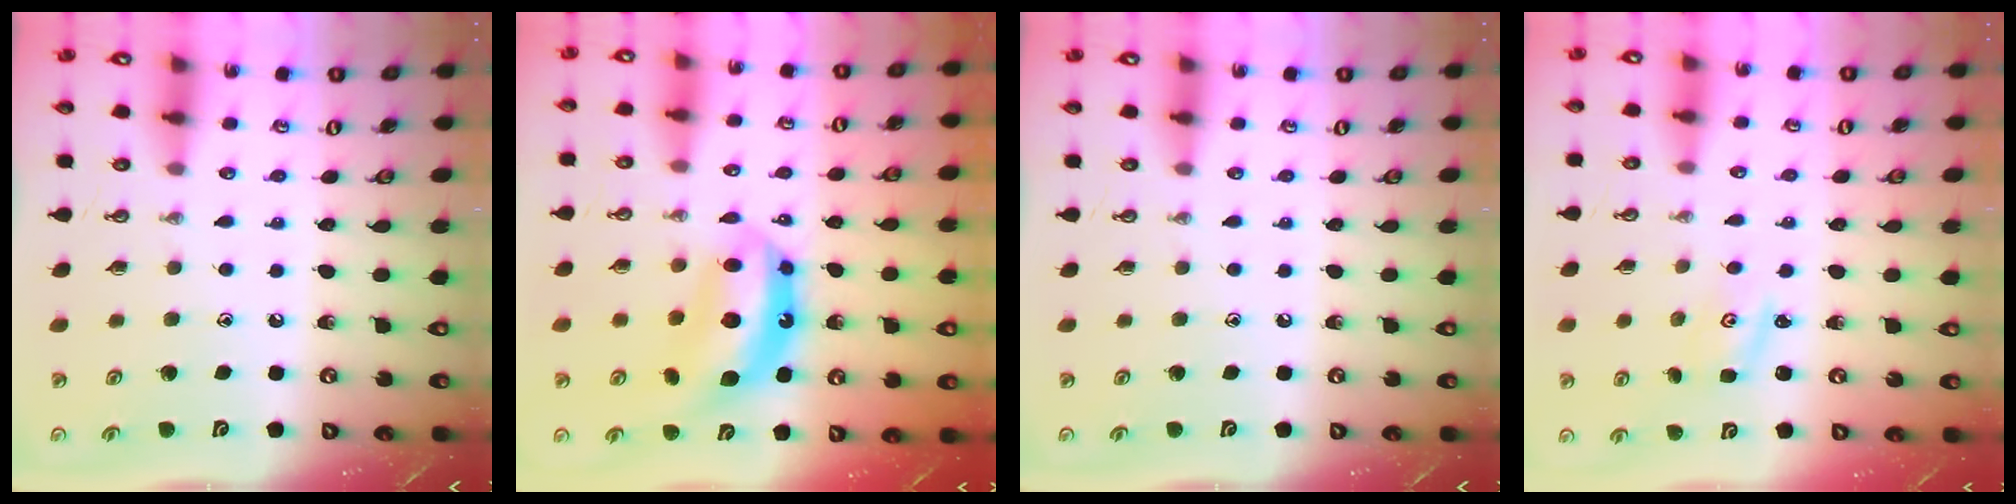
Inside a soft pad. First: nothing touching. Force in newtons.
{"total": 11.5, "press": 11.4, "slide": 1.4}
{"total": 0.0}
{"total": 1.3, "press": 1.3, "slide": 0.2}